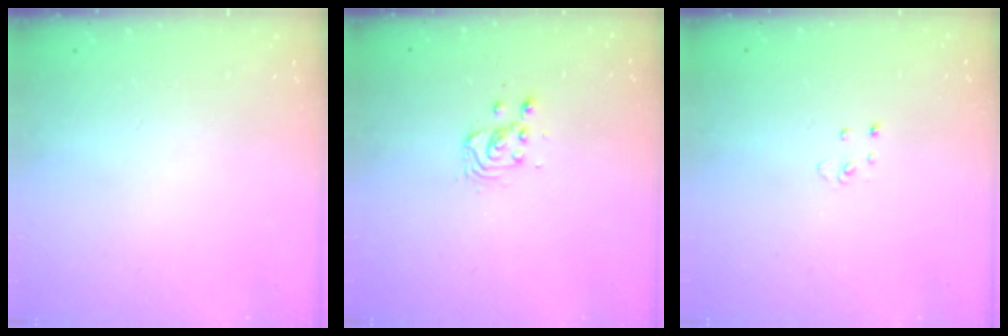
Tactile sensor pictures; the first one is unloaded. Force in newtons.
{"total": 3.1, "press": 3.1, "slide": 0.3}
{"total": 2.9, "press": 2.9, "slide": 0.2}